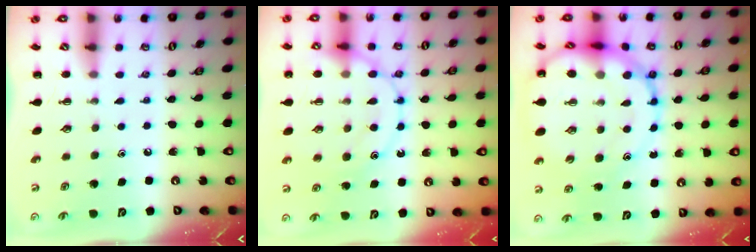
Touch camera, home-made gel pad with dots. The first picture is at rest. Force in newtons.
{"total": 16.8, "press": 16.7, "slide": 1.6}
{"total": 19.0, "press": 18.6, "slide": 3.5}